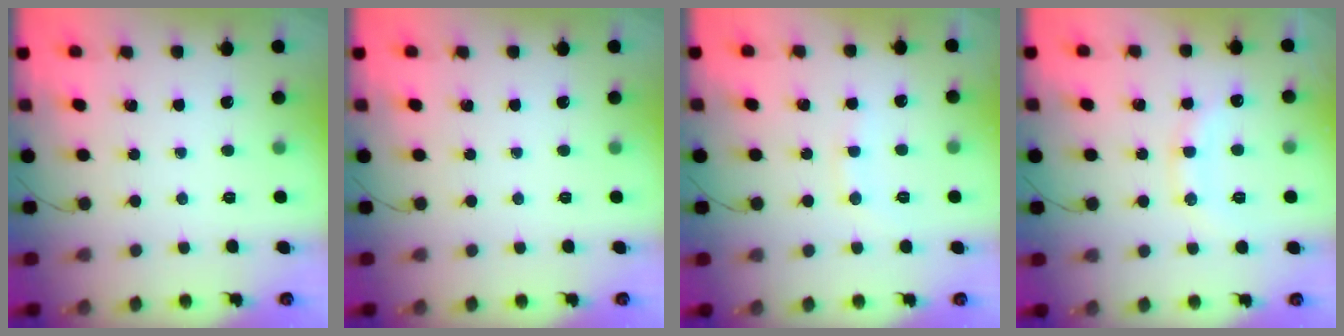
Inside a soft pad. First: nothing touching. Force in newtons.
{"total": 0.0}
{"total": 7.0, "press": 6.9, "slide": 1.3}
{"total": 12.1, "press": 12.1, "slide": 0.9}